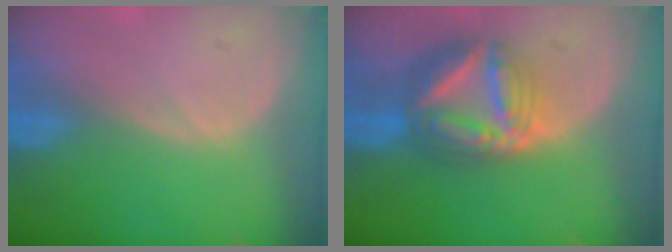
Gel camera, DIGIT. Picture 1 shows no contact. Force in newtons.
{"total": 9.1, "press": 9.1, "slide": 0.8}